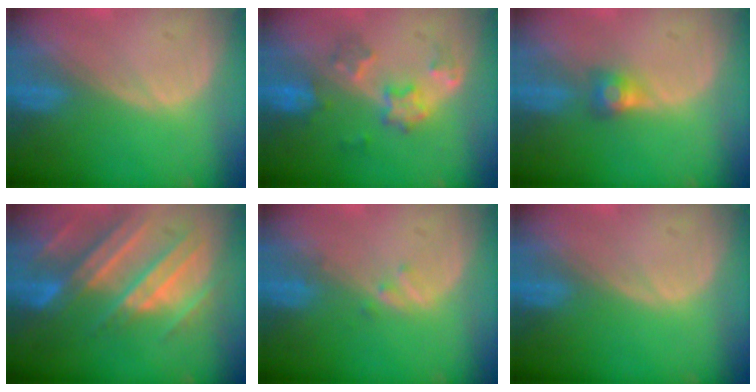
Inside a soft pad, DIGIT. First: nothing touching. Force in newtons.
{"total": 6.0, "press": 5.5, "slide": 2.4}
{"total": 2.7, "press": 2.5, "slide": 1.0}
{"total": 11.1, "press": 9.8, "slide": 5.0}
{"total": 1.1, "press": 1.1, "slide": 0.1}
{"total": 0.0}